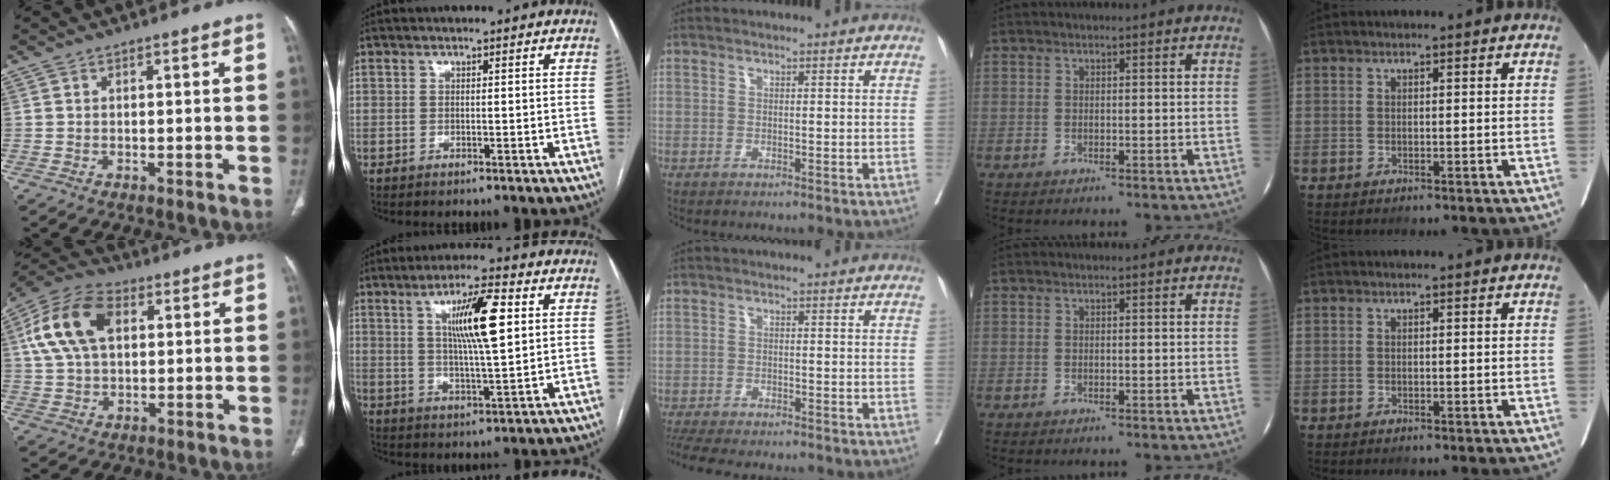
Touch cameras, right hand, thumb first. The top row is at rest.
{"thumb": {"total": 14.5, "force": [3.9, 9.0, 10.7], "torque": [-0.207, 0.019, 0.068]}, "index": {"total": 10.4, "force": [3.0, 1.1, 9.9], "torque": [-0.172, 0.004, 0.052]}, "middle": {"total": 8.2, "force": [-7.2, 1.3, 3.5], "torque": [-0.059, -0.009, -0.115]}}